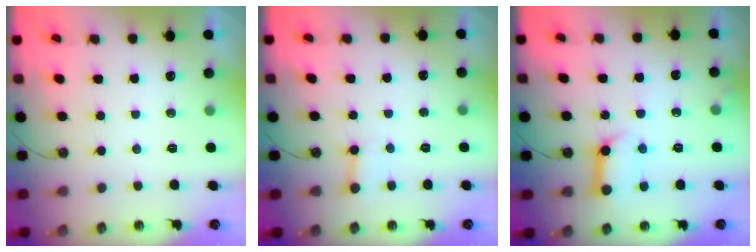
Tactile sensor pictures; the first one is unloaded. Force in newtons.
{"total": 2.5, "press": 2.5, "slide": 0.4}
{"total": 11.1, "press": 11.1, "slide": 1.1}